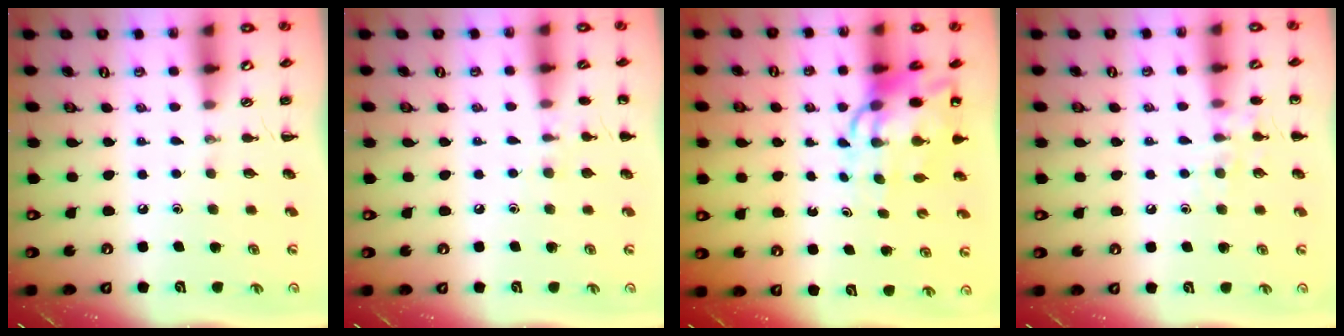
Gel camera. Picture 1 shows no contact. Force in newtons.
{"total": 6.3, "press": 6.1, "slide": 1.7}
{"total": 11.1, "press": 10.6, "slide": 3.0}
{"total": 7.6, "press": 7.5, "slide": 1.2}